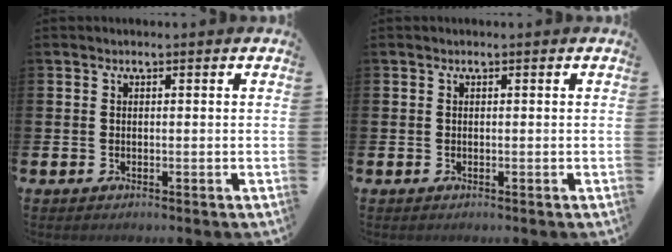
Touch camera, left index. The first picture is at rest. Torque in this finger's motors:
{"motor_torque": [0.00, 0.00, 0.03, -0.01]}